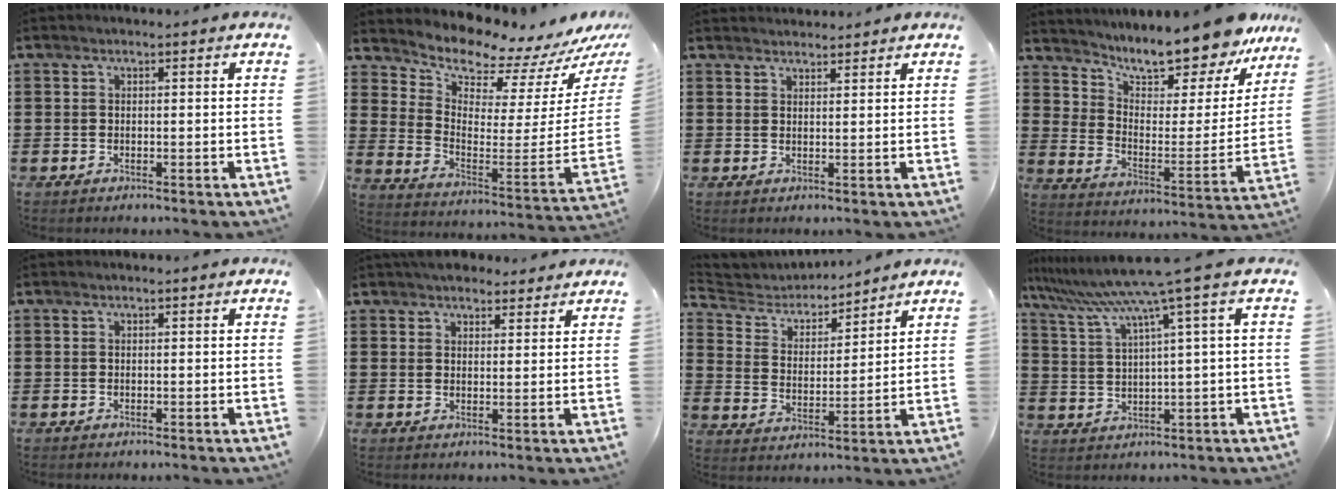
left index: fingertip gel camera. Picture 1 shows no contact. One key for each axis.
{"total": 7.7, "fx": 7.5, "fy": 1.1, "fz": 1.0, "tx": -0.046, "ty": -0.092, "tz": 0.124}
{"total": 1.9, "fx": 1.9, "fy": 0.1, "fz": 0.0, "tx": -0.004, "ty": 0.000, "tz": 0.037}
{"total": 11.5, "fx": 10.8, "fy": 1.4, "fz": 3.6, "tx": -0.082, "ty": -0.089, "tz": 0.185}
{"total": 0.0}
{"total": 3.6, "fx": 3.4, "fy": 1.2, "fz": 0.5, "tx": -0.018, "ty": -0.001, "tz": 0.066}
{"total": 5.0, "fx": 4.8, "fy": 1.4, "fz": 0.7, "tx": -0.044, "ty": -0.028, "tz": 0.078}
{"total": 7.7, "fx": 4.6, "fy": -1.1, "fz": 6.0, "tx": -0.143, "ty": -0.034, "tz": 0.069}